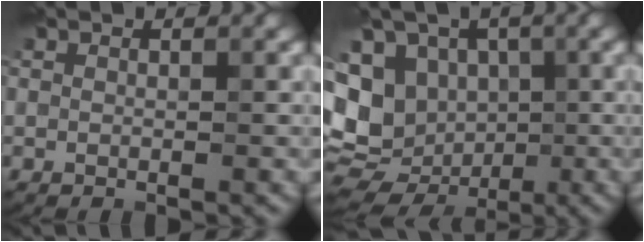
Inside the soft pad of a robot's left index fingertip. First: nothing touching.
{"total": 16.1, "force": [-2.2, 13.7, 8.3], "torque": [-0.186, 0.003, -0.041]}